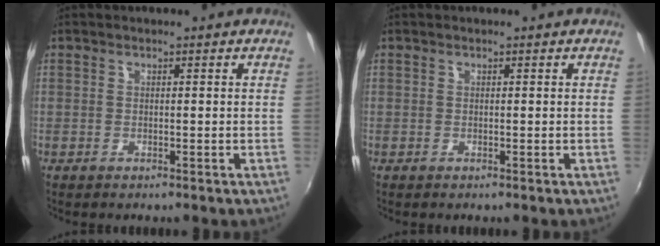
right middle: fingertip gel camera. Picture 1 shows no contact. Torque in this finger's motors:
{"motor_torque": [0.19, -0.12, 0.04, 0.00]}